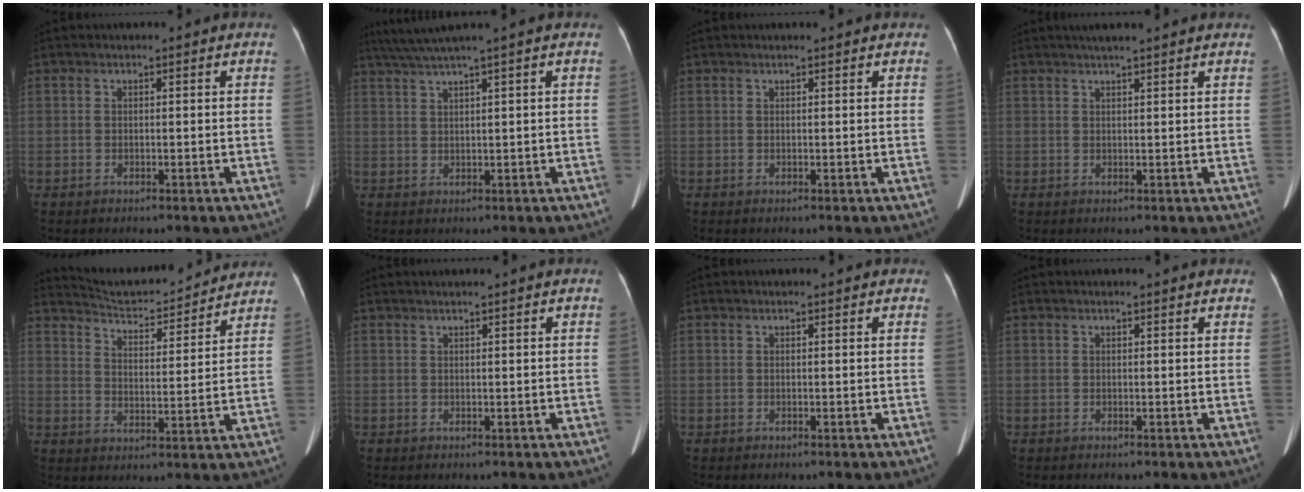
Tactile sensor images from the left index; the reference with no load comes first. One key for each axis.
{"total": 4.6, "fx": 3.4, "fy": -1.4, "fz": 2.8, "tx": -0.060, "ty": 0.014, "tz": 0.070}
{"total": 1.9, "fx": 1.7, "fy": 0.3, "fz": 0.7, "tx": -0.014, "ty": 0.018, "tz": 0.017}
{"total": 5.2, "fx": 4.4, "fy": -0.1, "fz": 2.8, "tx": -0.042, "ty": 0.022, "tz": 0.061}
{"total": 14.4, "fx": 13.9, "fy": 1.8, "fz": 3.2, "tx": -0.050, "ty": 0.002, "tz": 0.194}
{"total": 1.6, "fx": 1.3, "fy": -0.4, "fz": 0.7, "tx": -0.009, "ty": 0.015, "tz": 0.028}
{"total": 2.9, "fx": 2.5, "fy": 0.8, "fz": 1.2, "tx": -0.014, "ty": 0.021, "tz": 0.022}
{"total": 3.5, "fx": 3.2, "fy": 0.7, "fz": 1.1, "tx": -0.015, "ty": 0.019, "tz": 0.029}